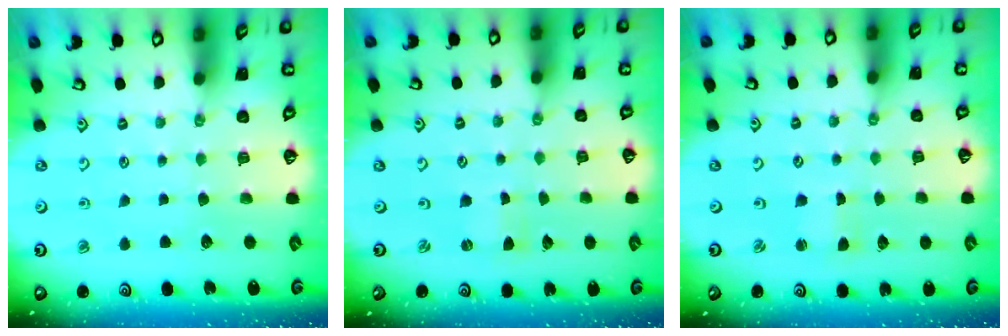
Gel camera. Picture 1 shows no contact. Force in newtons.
{"total": 0.0}
{"total": 1.6, "press": 1.6, "slide": 0.2}